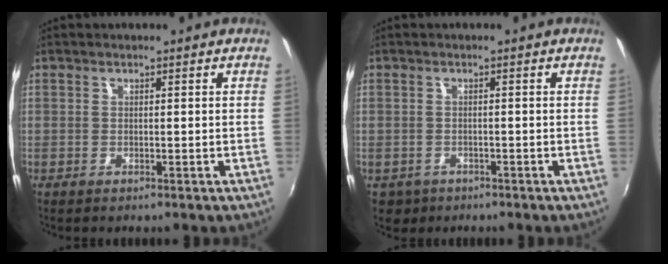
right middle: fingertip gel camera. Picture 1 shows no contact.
{"total": 3.3, "force": [-1.5, 2.7, 1.0], "torque": [-0.027, -0.004, -0.017]}